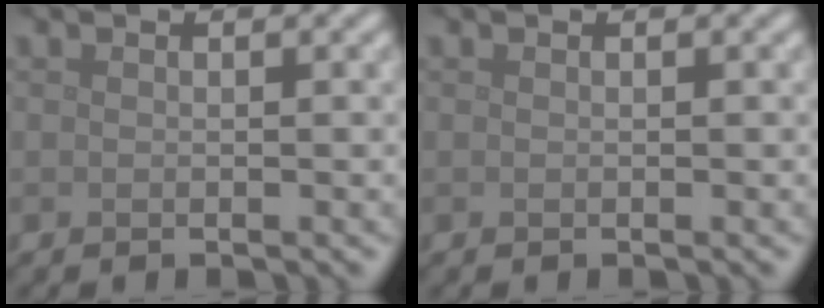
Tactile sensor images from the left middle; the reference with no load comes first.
{"total": 0.0}